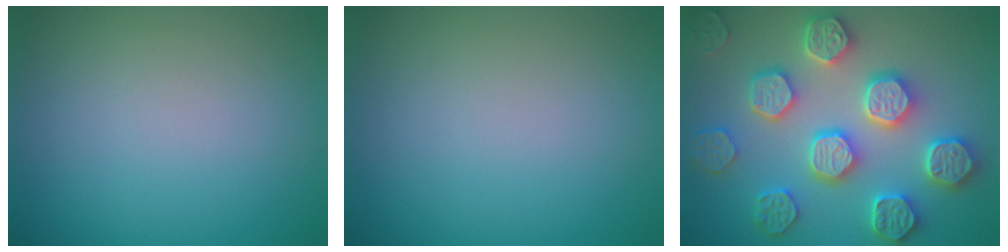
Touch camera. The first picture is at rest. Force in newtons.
{"total": 0.0}
{"total": 7.2, "press": 6.5, "slide": 3.1}